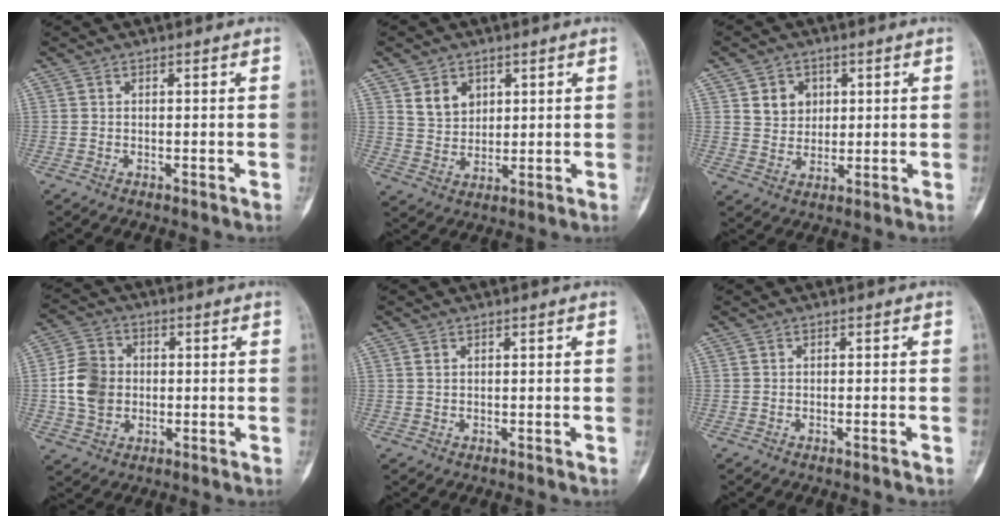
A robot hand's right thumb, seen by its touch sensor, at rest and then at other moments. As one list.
[{"total": 6.0, "force": [2.8, 4.6, 2.6], "torque": [-0.024, -0.020, 0.058]}, {"total": 5.9, "force": [2.1, 4.9, 2.4], "torque": [-0.012, -0.009, 0.039]}, {"total": 9.5, "force": [-0.3, 7.8, 5.5], "torque": [-0.087, 0.009, -0.009]}, {"total": 0.8, "force": [0.4, 0.4, 0.5], "torque": [-0.006, 0.001, 0.007]}, {"total": 0.7, "force": [-0.5, 0.0, 0.5], "torque": [-0.012, 0.003, -0.004]}]